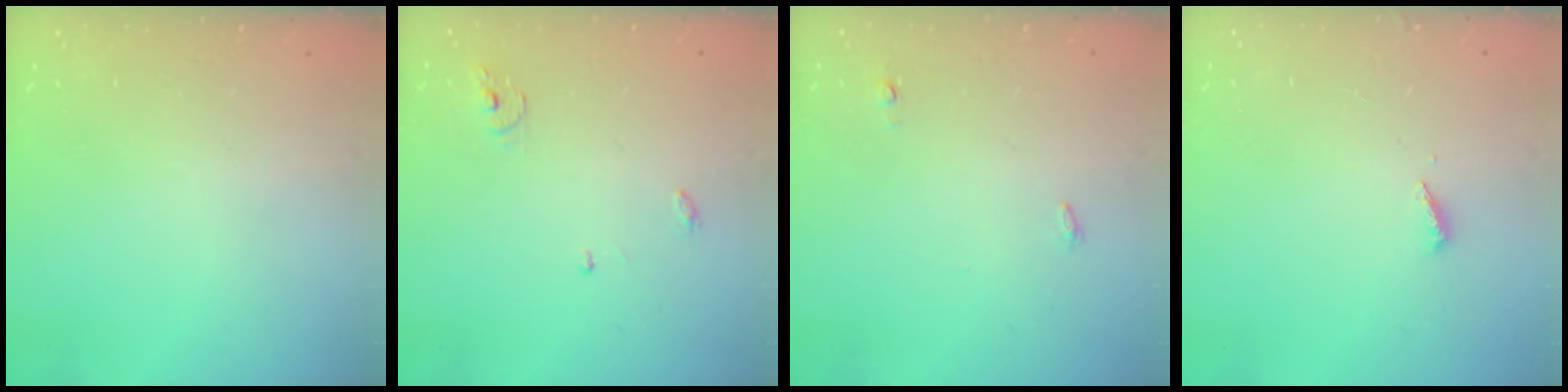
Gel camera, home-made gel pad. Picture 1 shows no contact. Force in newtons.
{"total": 4.1, "press": 4.0, "slide": 0.3}
{"total": 7.3, "press": 3.8, "slide": 6.3}
{"total": 2.0, "press": 2.0, "slide": 0.2}